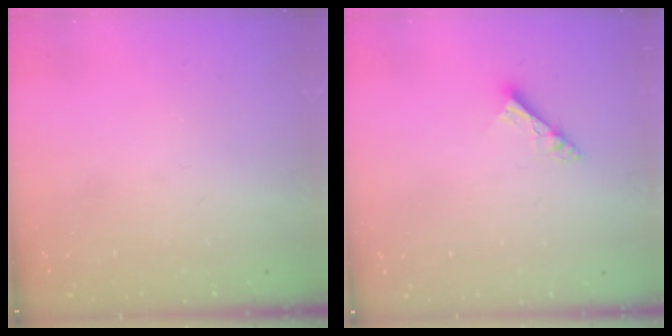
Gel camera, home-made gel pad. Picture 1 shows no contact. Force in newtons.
{"total": 5.1, "press": 5.1, "slide": 0.1}